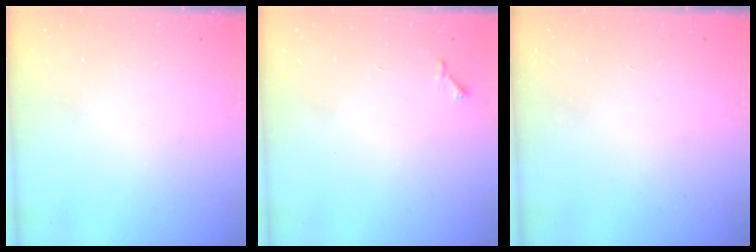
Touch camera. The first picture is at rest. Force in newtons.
{"total": 3.7, "press": 3.6, "slide": 0.5}
{"total": 1.7, "press": 1.6, "slide": 0.1}